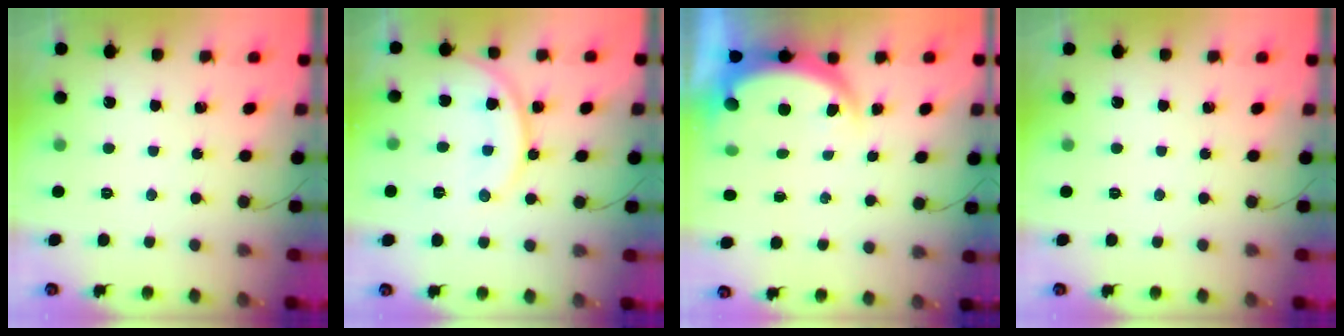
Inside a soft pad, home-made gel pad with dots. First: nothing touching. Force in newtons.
{"total": 12.1, "press": 12.1, "slide": 0.5}
{"total": 5.3, "press": 5.3, "slide": 0.4}
{"total": 0.0}